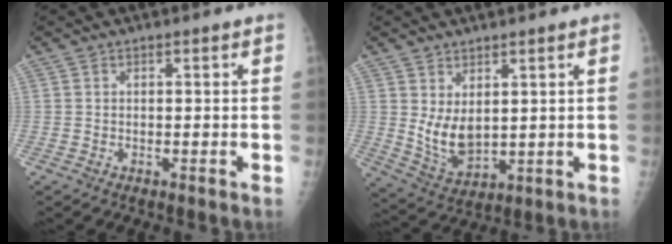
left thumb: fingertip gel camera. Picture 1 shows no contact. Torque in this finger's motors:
{"motor_torque": [1.24, 0.98, 0.62, -0.49, 0.07]}